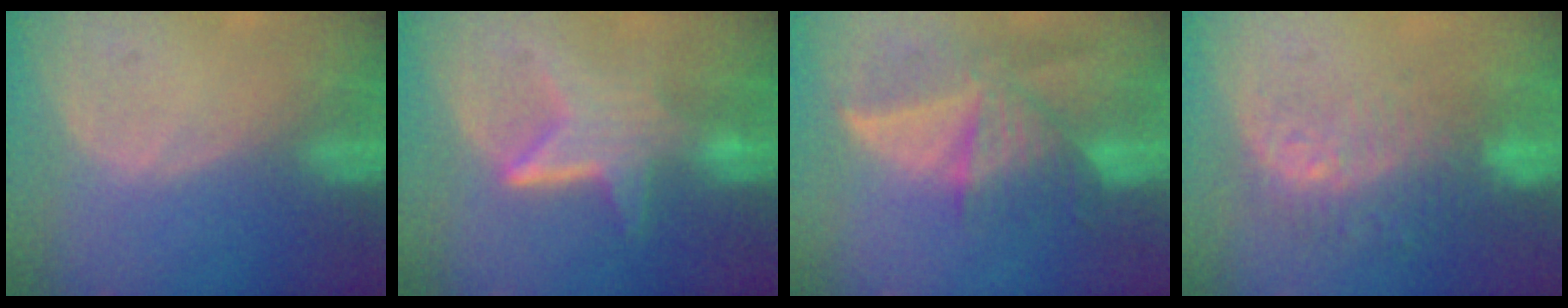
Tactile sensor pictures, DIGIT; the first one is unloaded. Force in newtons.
{"total": 6.7, "press": 6.1, "slide": 2.7}
{"total": 8.7, "press": 8.0, "slide": 3.5}
{"total": 9.9, "press": 8.3, "slide": 5.3}